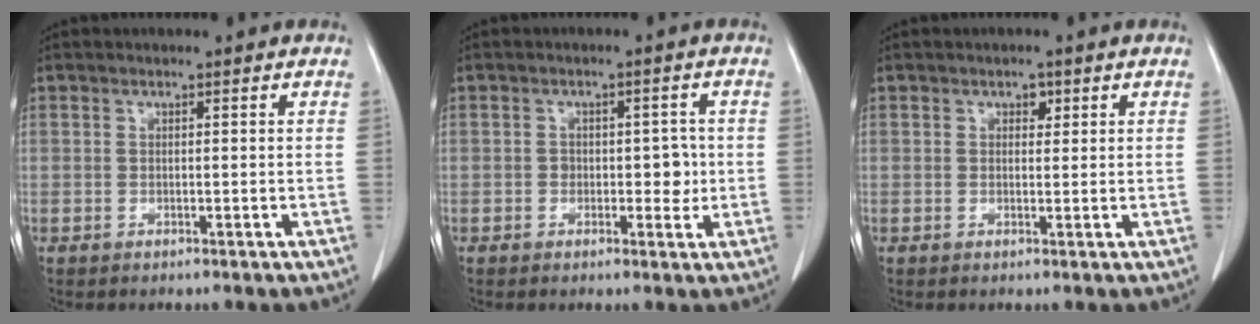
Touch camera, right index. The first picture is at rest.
{"total": 3.5, "force": [-0.4, 2.3, 2.5], "torque": [-0.024, 0.008, 0.000]}
{"total": 1.4, "force": [0.7, 0.9, 0.7], "torque": [-0.008, 0.001, 0.010]}